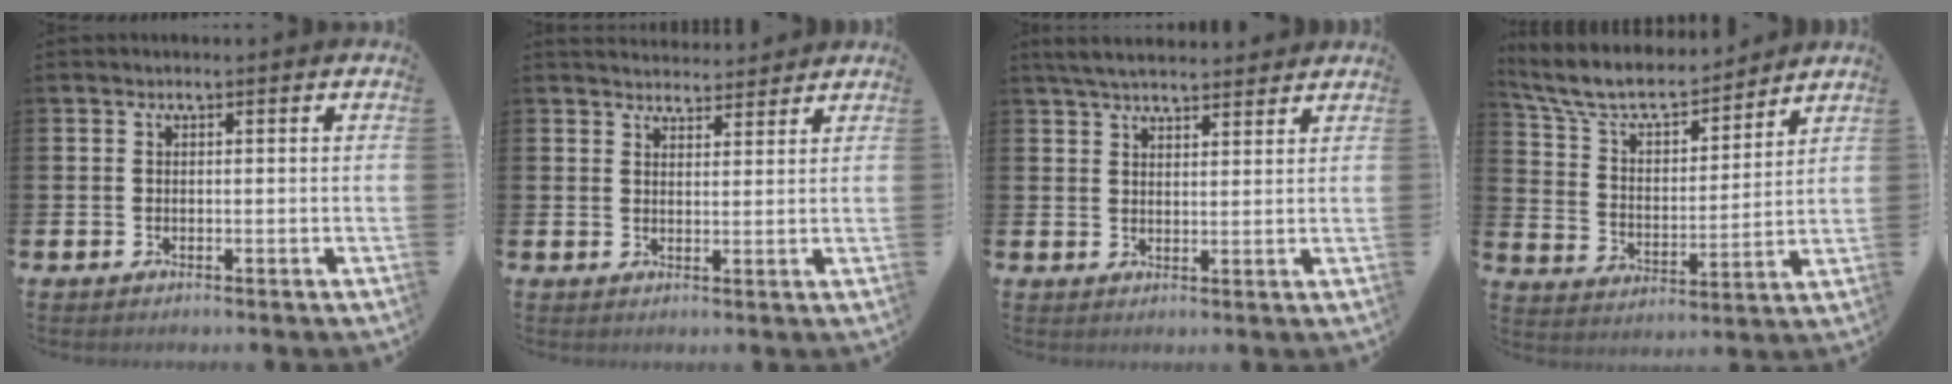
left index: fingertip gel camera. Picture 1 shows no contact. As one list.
[{"total": 3.4, "force": [3.3, 0.7, -0.1], "torque": [0.005, -0.020, 0.059]}, {"total": 4.5, "force": [4.2, 0.9, 1.1], "torque": [-0.028, -0.015, 0.077]}, {"total": 8.8, "force": [7.8, 2.5, 3.0], "torque": [-0.094, -0.054, 0.137]}]